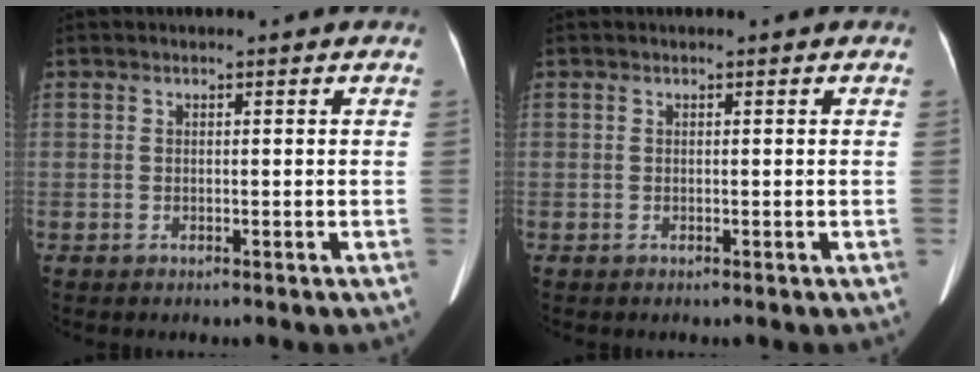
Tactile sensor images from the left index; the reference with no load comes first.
{"total": 0.0}